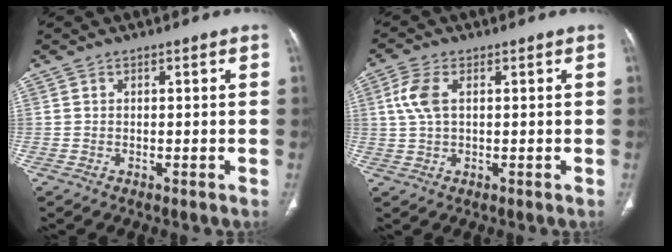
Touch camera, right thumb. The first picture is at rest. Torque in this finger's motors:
{"motor_torque": [0.03, 0.08, 0.16, -0.16, 0.07]}